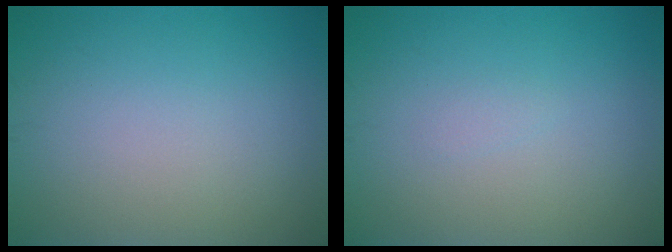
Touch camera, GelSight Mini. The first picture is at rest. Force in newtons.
{"total": 0.5, "press": 0.5, "slide": 0.1}